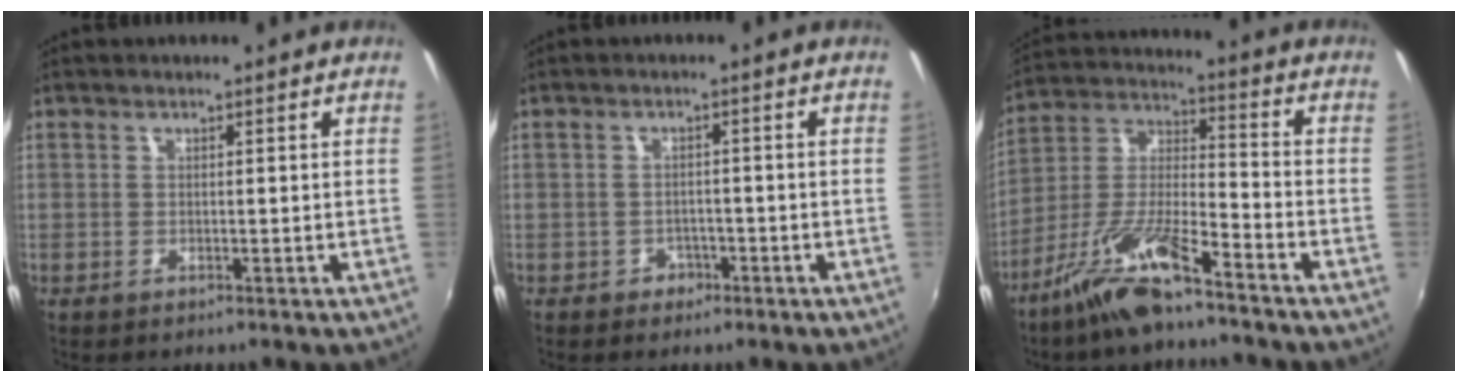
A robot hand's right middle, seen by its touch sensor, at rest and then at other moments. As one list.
[{"total": 2.5, "force": [-1.4, 2.1, 0.3], "torque": [-0.008, 0.003, -0.020]}, {"total": 12.4, "force": [-8.8, 1.9, 8.5], "torque": [-0.175, 0.001, -0.170]}]